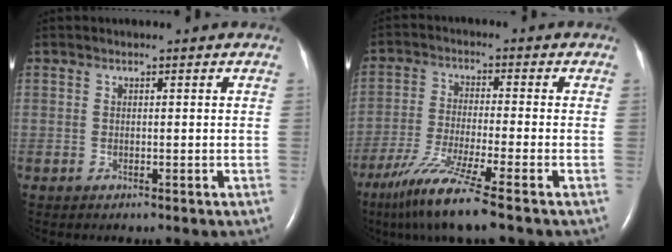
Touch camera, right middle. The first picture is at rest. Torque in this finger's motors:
{"motor_torque": [1.09, -1.05, 0.28, 0.12]}